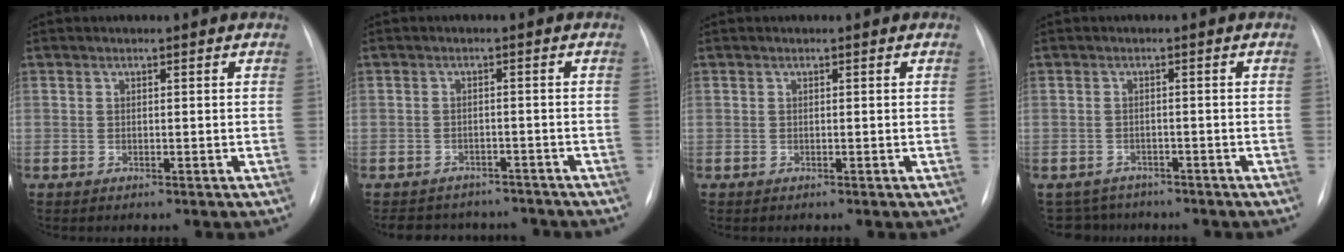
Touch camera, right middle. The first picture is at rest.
{"total": 8.3, "force": [-7.3, 3.9, 0.9], "torque": [-0.010, 0.015, -0.089]}
{"total": 0.0}
{"total": 4.5, "force": [-3.9, 2.1, -0.7], "torque": [0.012, 0.007, -0.059]}